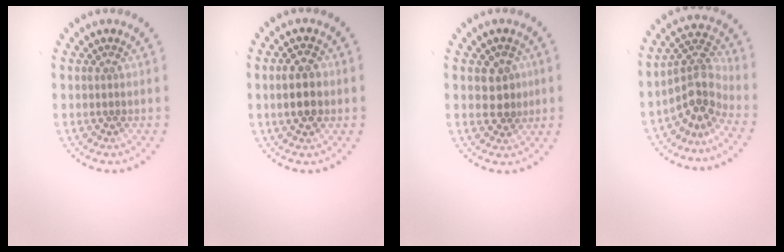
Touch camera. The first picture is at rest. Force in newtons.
{"total": 3.3, "press": 3.3, "slide": 0.1}
{"total": 2.6, "press": 2.5, "slide": 0.7}
{"total": 4.0, "press": 2.8, "slide": 2.8}